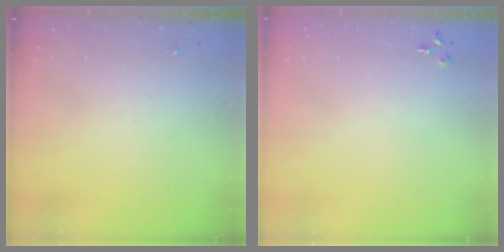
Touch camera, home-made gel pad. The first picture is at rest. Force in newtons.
{"total": 3.5, "press": 3.5, "slide": 0.4}